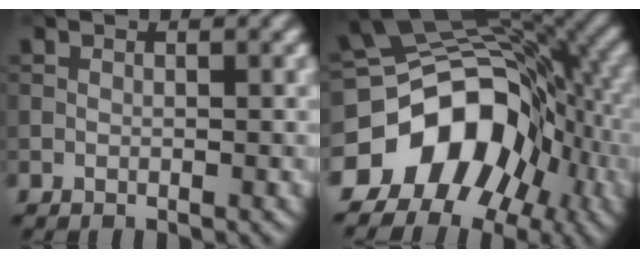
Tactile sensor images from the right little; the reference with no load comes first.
{"total": 13.1, "force": [-5.4, 9.4, 7.3], "torque": [-0.124, 0.002, -0.099]}